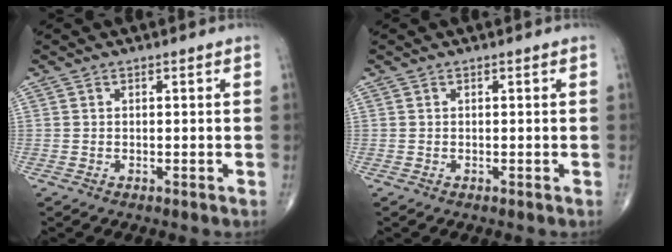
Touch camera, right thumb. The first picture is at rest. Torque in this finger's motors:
{"motor_torque": [0.00, 0.00, 0.00, 0.02, 0.00]}